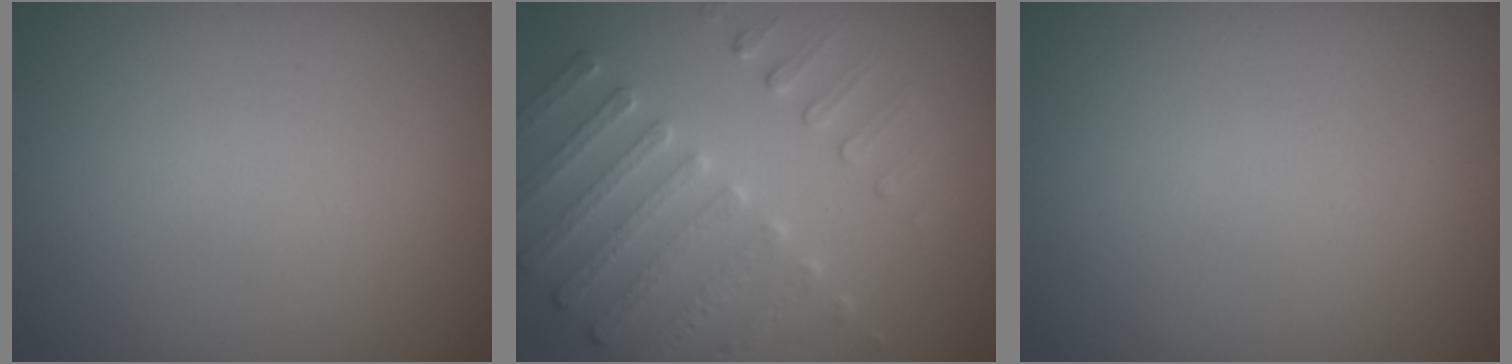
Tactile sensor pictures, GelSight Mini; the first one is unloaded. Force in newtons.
{"total": 3.8, "press": 3.7, "slide": 0.8}
{"total": 0.0}